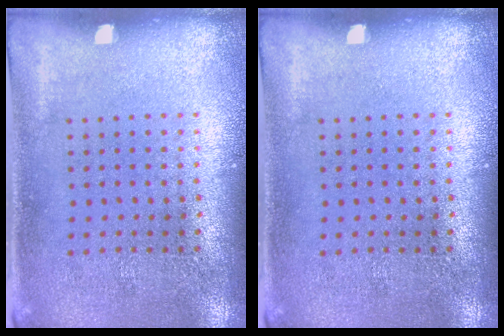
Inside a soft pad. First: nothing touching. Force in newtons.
{"total": 0.0}